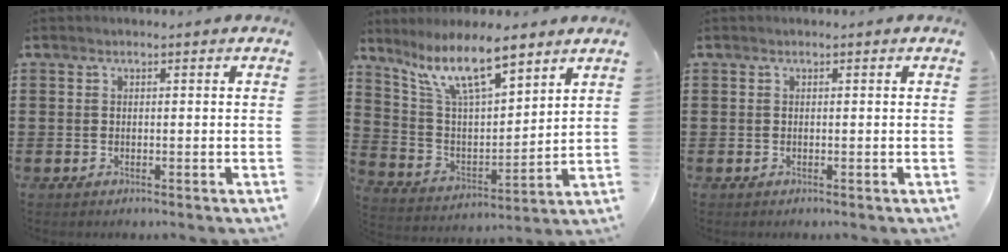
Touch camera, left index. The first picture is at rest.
{"total": 11.3, "force": [8.5, 2.7, 6.9], "torque": [-0.158, -0.026, 0.154]}
{"total": 0.0}